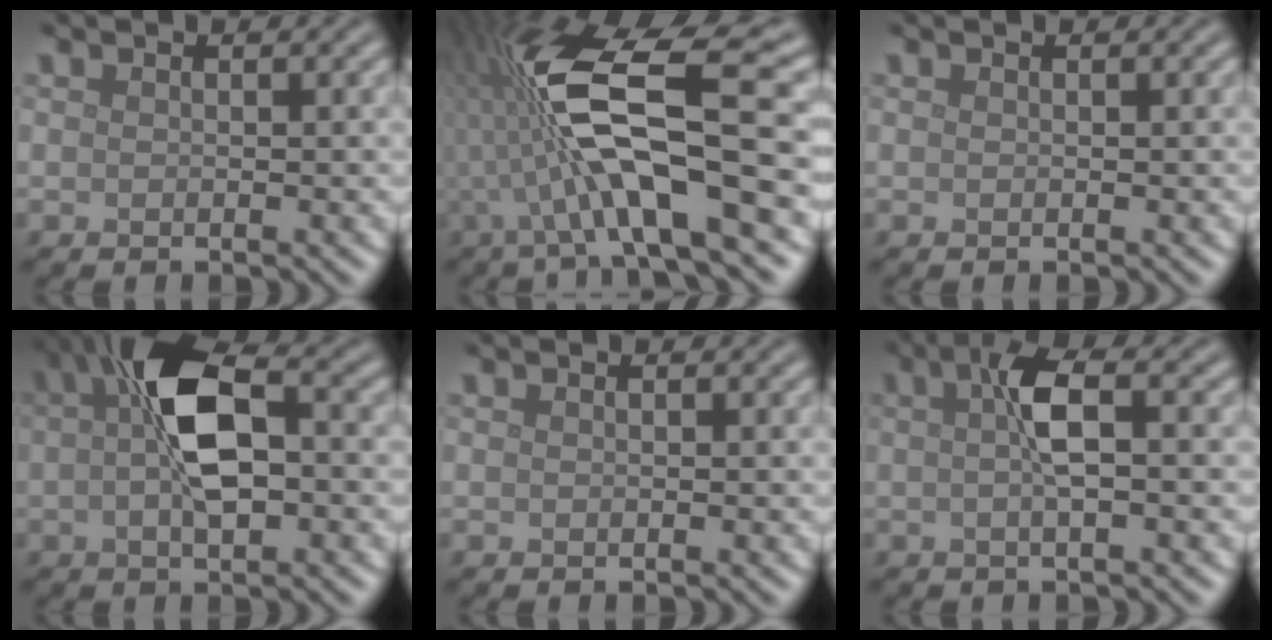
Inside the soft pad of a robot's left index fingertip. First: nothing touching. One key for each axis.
{"total": 12.2, "fx": -1.1, "fy": 3.4, "fz": 11.6, "tx": -0.218, "ty": 0.020, "tz": -0.030}
{"total": 0.0}
{"total": 8.0, "fx": 0.7, "fy": 3.5, "fz": 7.1, "tx": -0.126, "ty": 0.019, "tz": 0.001}
{"total": 0.0}
{"total": 3.3, "fx": 0.3, "fy": 0.7, "fz": 3.2, "tx": -0.060, "ty": 0.007, "tz": 0.000}